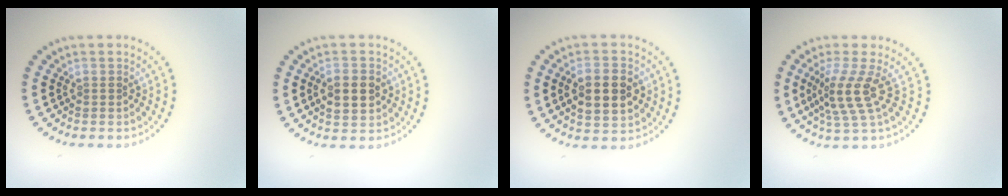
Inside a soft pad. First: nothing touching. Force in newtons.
{"total": 4.2, "press": 4.2, "slide": 0.2}
{"total": 4.9, "press": 4.9, "slide": 0.2}
{"total": 3.4, "press": 2.6, "slide": 2.2}